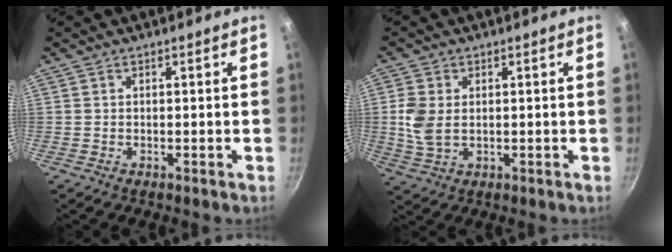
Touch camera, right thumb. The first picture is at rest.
{"total": 6.1, "force": [0.5, 4.1, 4.5], "torque": [-0.097, -0.005, 0.014]}